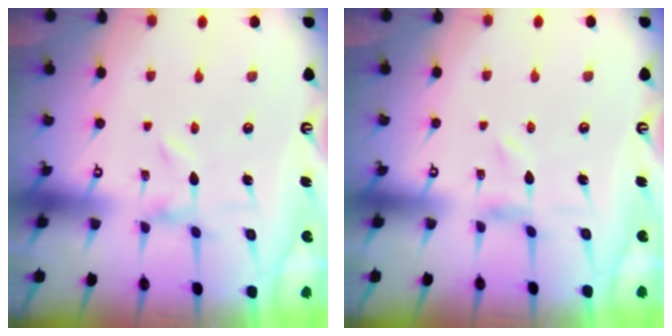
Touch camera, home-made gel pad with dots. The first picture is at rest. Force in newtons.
{"total": 0.0}